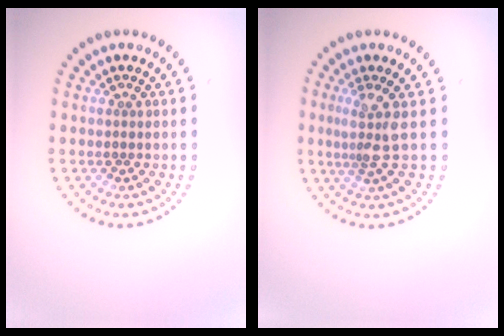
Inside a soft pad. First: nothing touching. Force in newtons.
{"total": 2.6, "press": 1.9, "slide": 1.8}